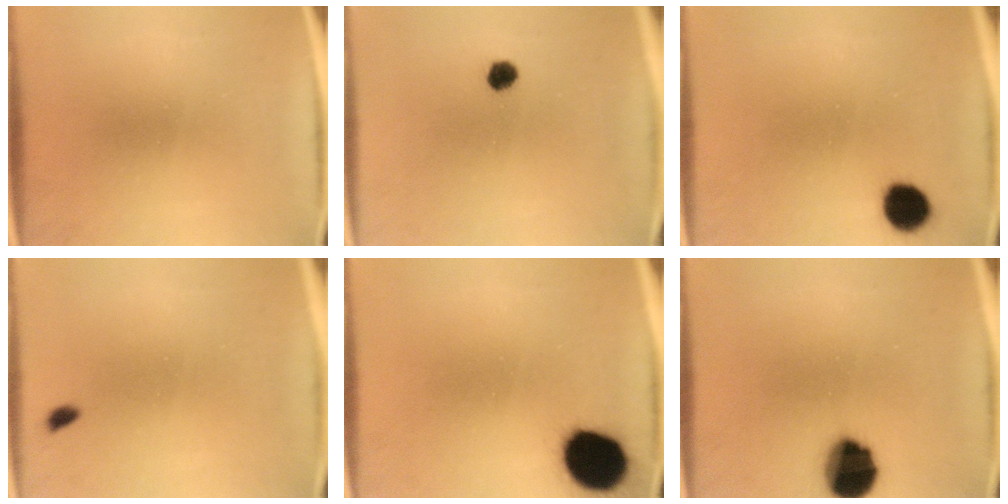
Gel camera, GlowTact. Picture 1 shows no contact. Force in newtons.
{"total": 2.5}
{"total": 6.4}
{"total": 0.7}
{"total": 10.8}
{"total": 11.6}